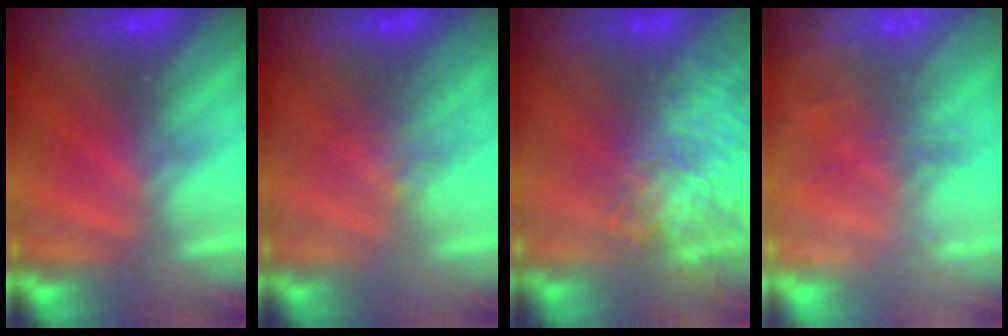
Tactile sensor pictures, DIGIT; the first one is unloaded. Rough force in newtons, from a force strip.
{"total": 1.1}
{"total": 11.5}
{"total": 7.1}